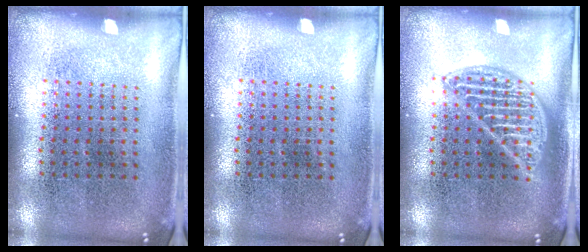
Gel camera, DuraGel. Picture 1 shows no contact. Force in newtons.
{"total": 0.0}
{"total": 2.1, "press": 2.1, "slide": 0.2}